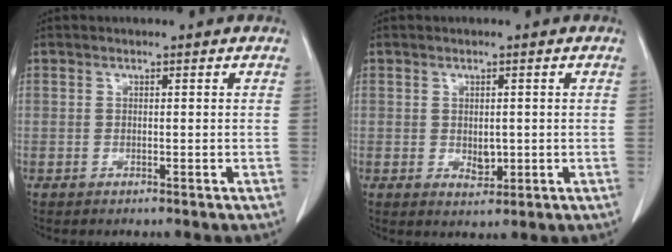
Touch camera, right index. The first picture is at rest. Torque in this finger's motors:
{"motor_torque": [0.17, 0.07, 0.11, 0.02]}